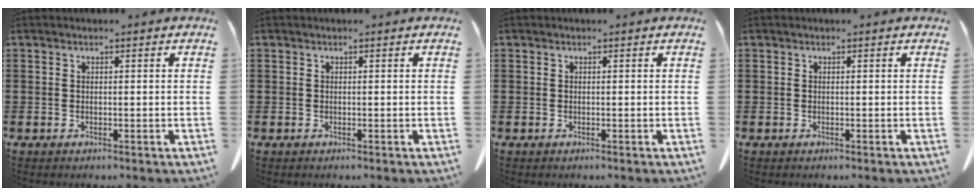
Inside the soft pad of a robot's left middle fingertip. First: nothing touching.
{"total": 0.0}
{"total": 0.0}
{"total": 0.0}